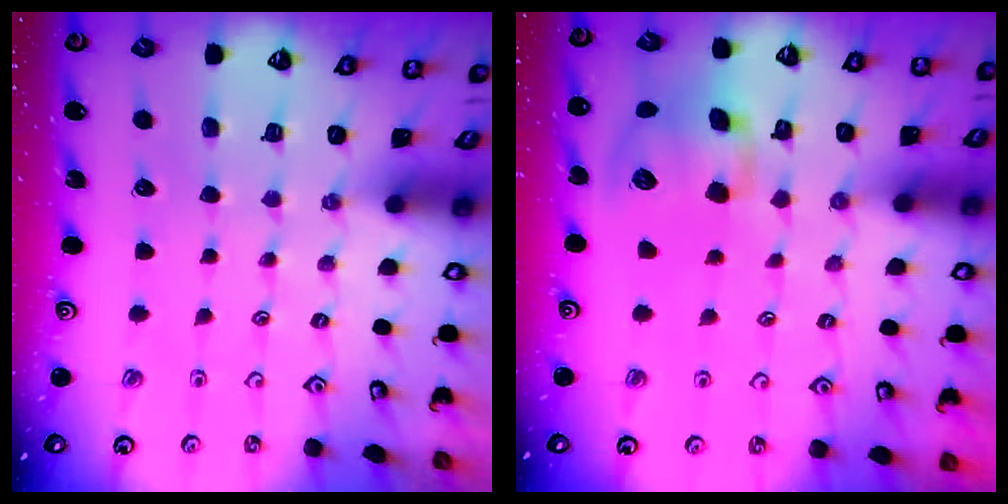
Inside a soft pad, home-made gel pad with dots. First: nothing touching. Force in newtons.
{"total": 11.7, "press": 11.6, "slide": 2.1}